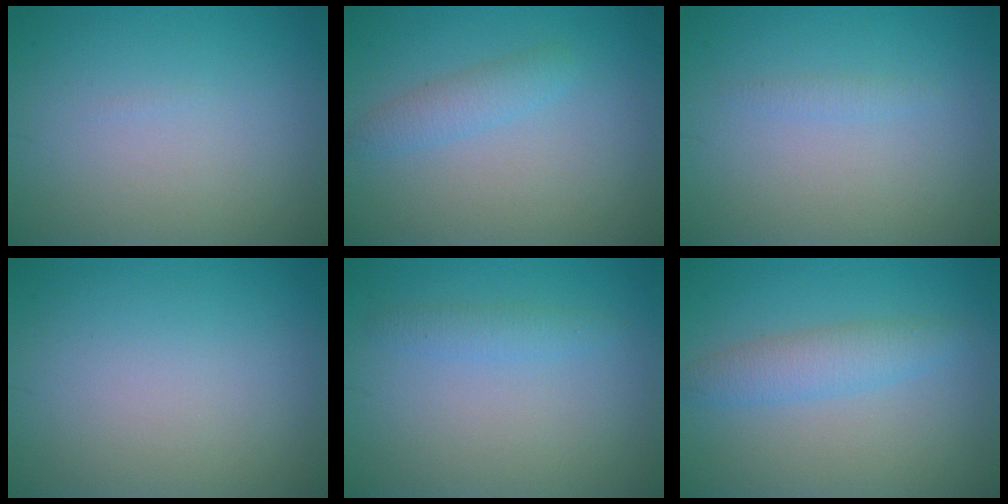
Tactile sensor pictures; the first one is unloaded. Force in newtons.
{"total": 2.0, "press": 2.0, "slide": 0.1}
{"total": 0.7, "press": 0.7, "slide": 0.1}
{"total": 0.0}
{"total": 1.5, "press": 1.5, "slide": 0.1}
{"total": 3.0, "press": 3.0, "slide": 0.1}